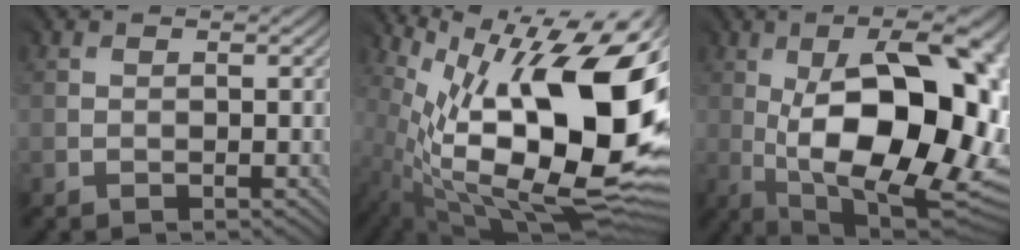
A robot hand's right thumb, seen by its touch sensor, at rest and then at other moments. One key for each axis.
{"total": 19.5, "fx": 1.9, "fy": 7.6, "fz": 17.9, "tx": -0.302, "ty": 0.002, "tz": 0.042}
{"total": 19.9, "fx": -0.5, "fy": 8.4, "fz": 18.0, "tx": -0.254, "ty": 0.013, "tz": -0.016}